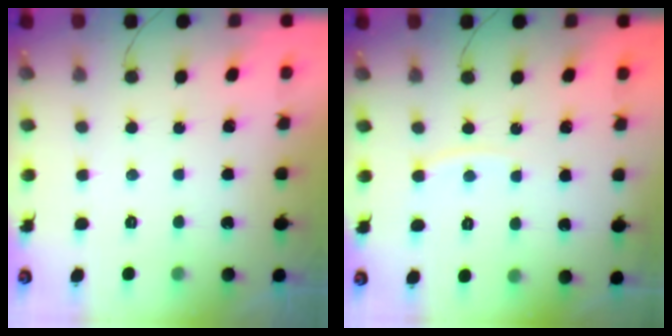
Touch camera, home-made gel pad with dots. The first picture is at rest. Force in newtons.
{"total": 4.7, "press": 4.7, "slide": 0.7}